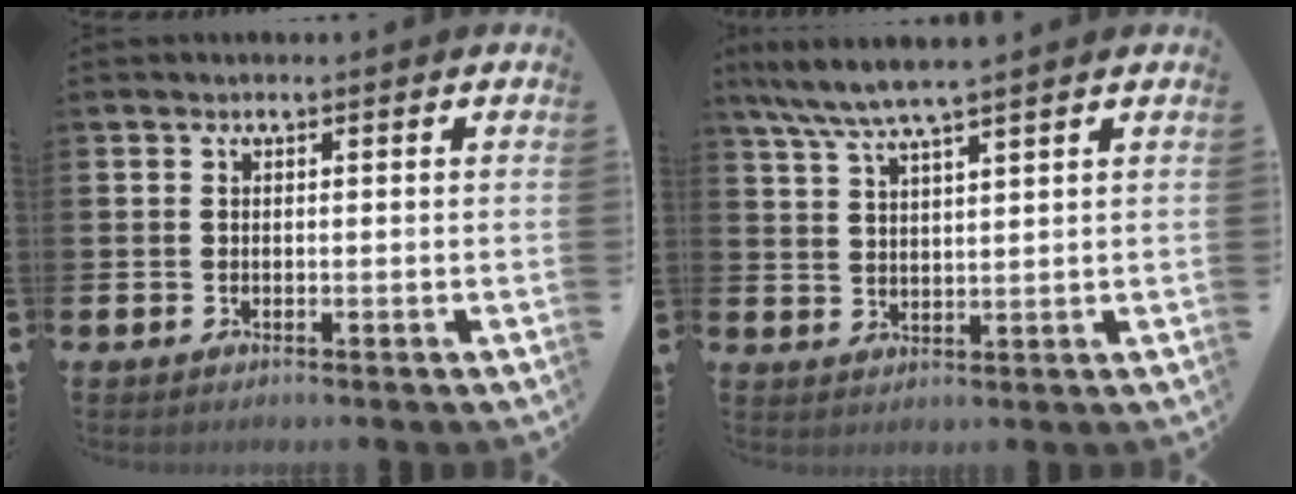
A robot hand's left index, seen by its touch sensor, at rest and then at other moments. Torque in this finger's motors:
{"motor_torque": [0.67, -0.67, 0.88, 0.21]}